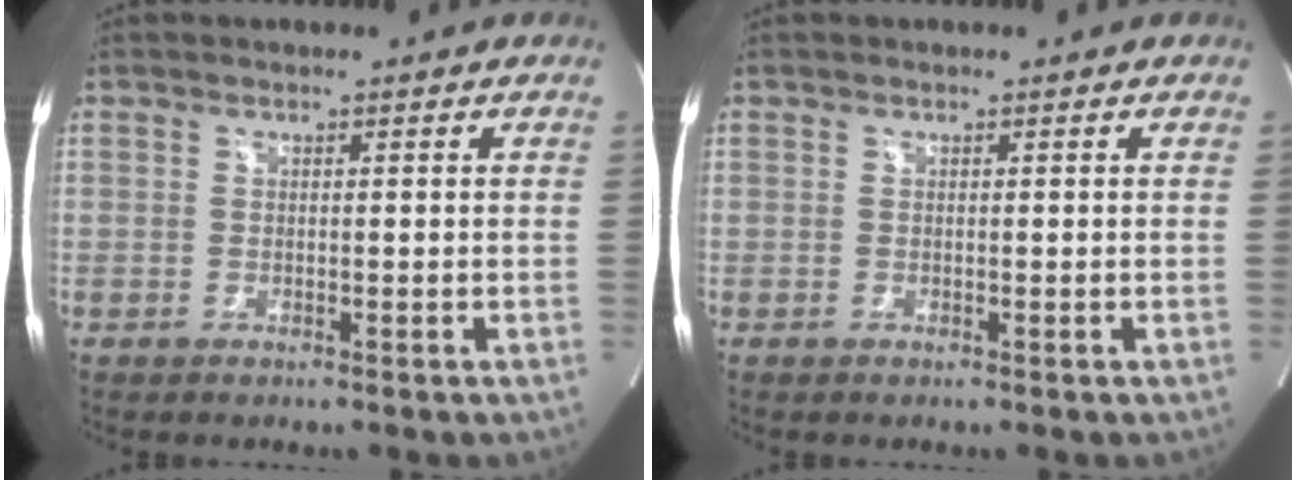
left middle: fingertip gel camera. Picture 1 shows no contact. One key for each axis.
{"total": 0.0}